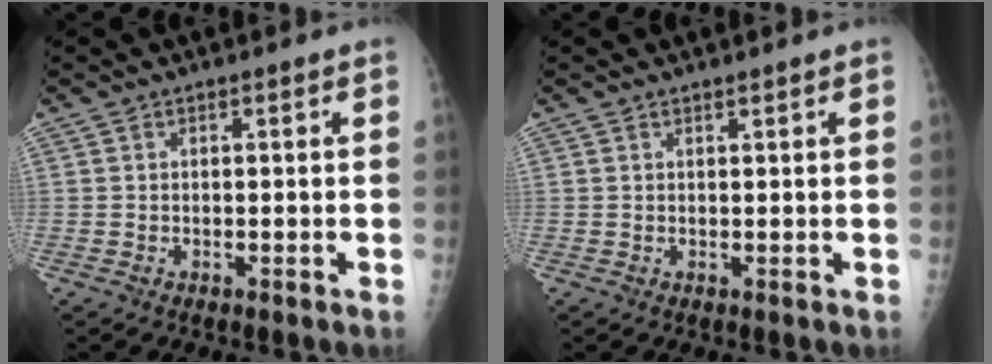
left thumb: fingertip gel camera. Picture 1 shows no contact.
{"total": 0.6, "force": [0.6, 0.0, 0.2], "torque": [-0.005, -0.004, 0.010]}